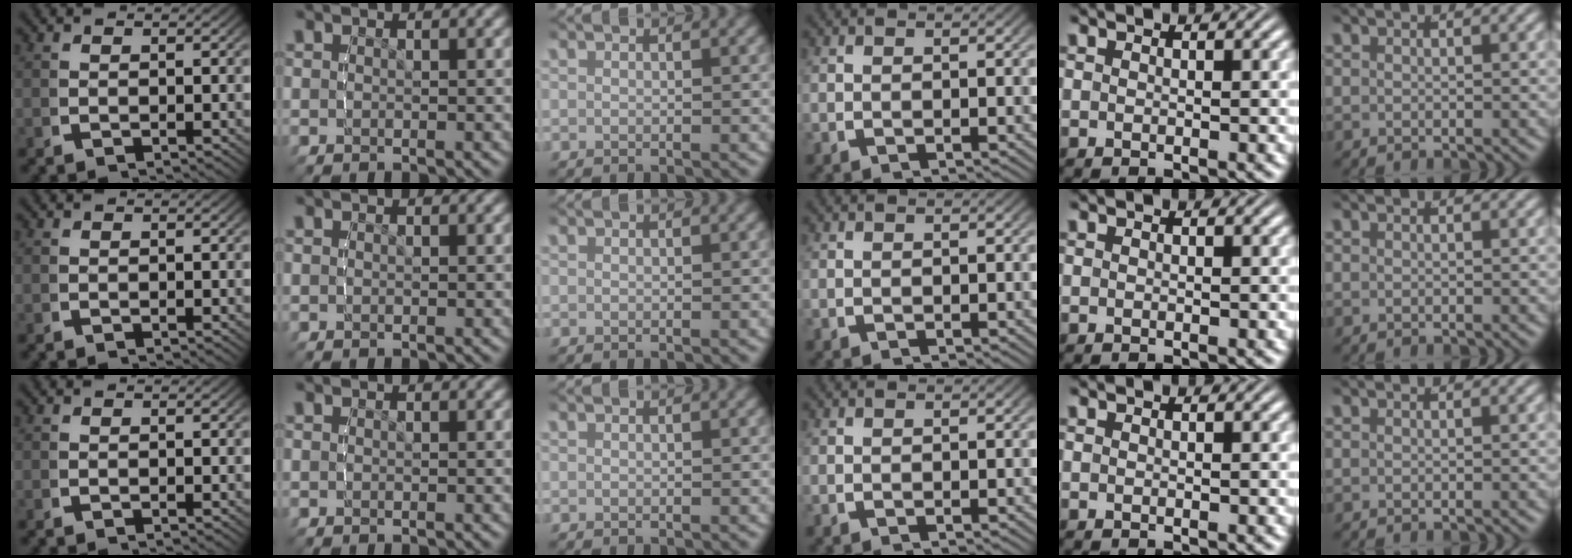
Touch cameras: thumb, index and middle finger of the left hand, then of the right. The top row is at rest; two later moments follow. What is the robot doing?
{"motion": "lift_and_place", "object": "bottle"}